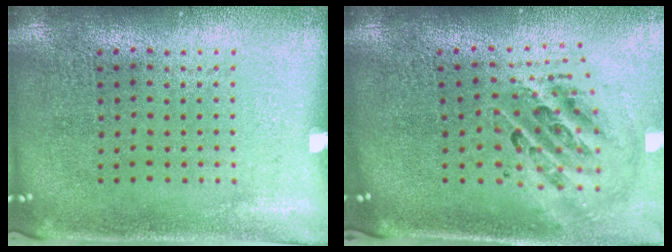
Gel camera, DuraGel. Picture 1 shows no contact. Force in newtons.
{"total": 1.6, "press": 1.4, "slide": 0.8}